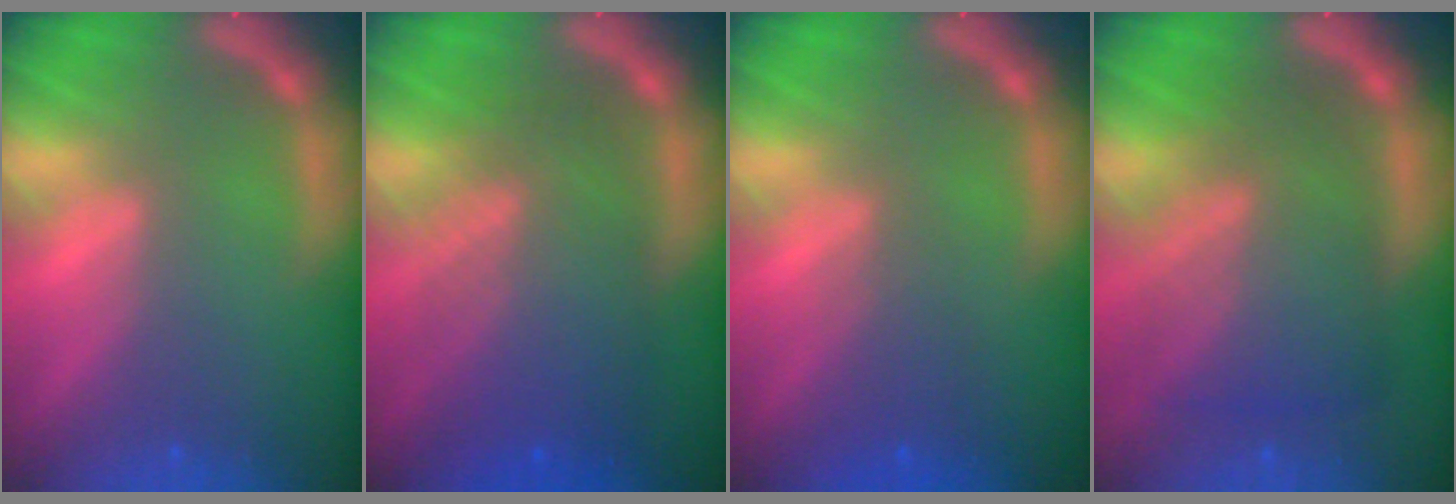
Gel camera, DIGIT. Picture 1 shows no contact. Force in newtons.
{"total": 8.6}
{"total": 2.5}
{"total": 8.6}